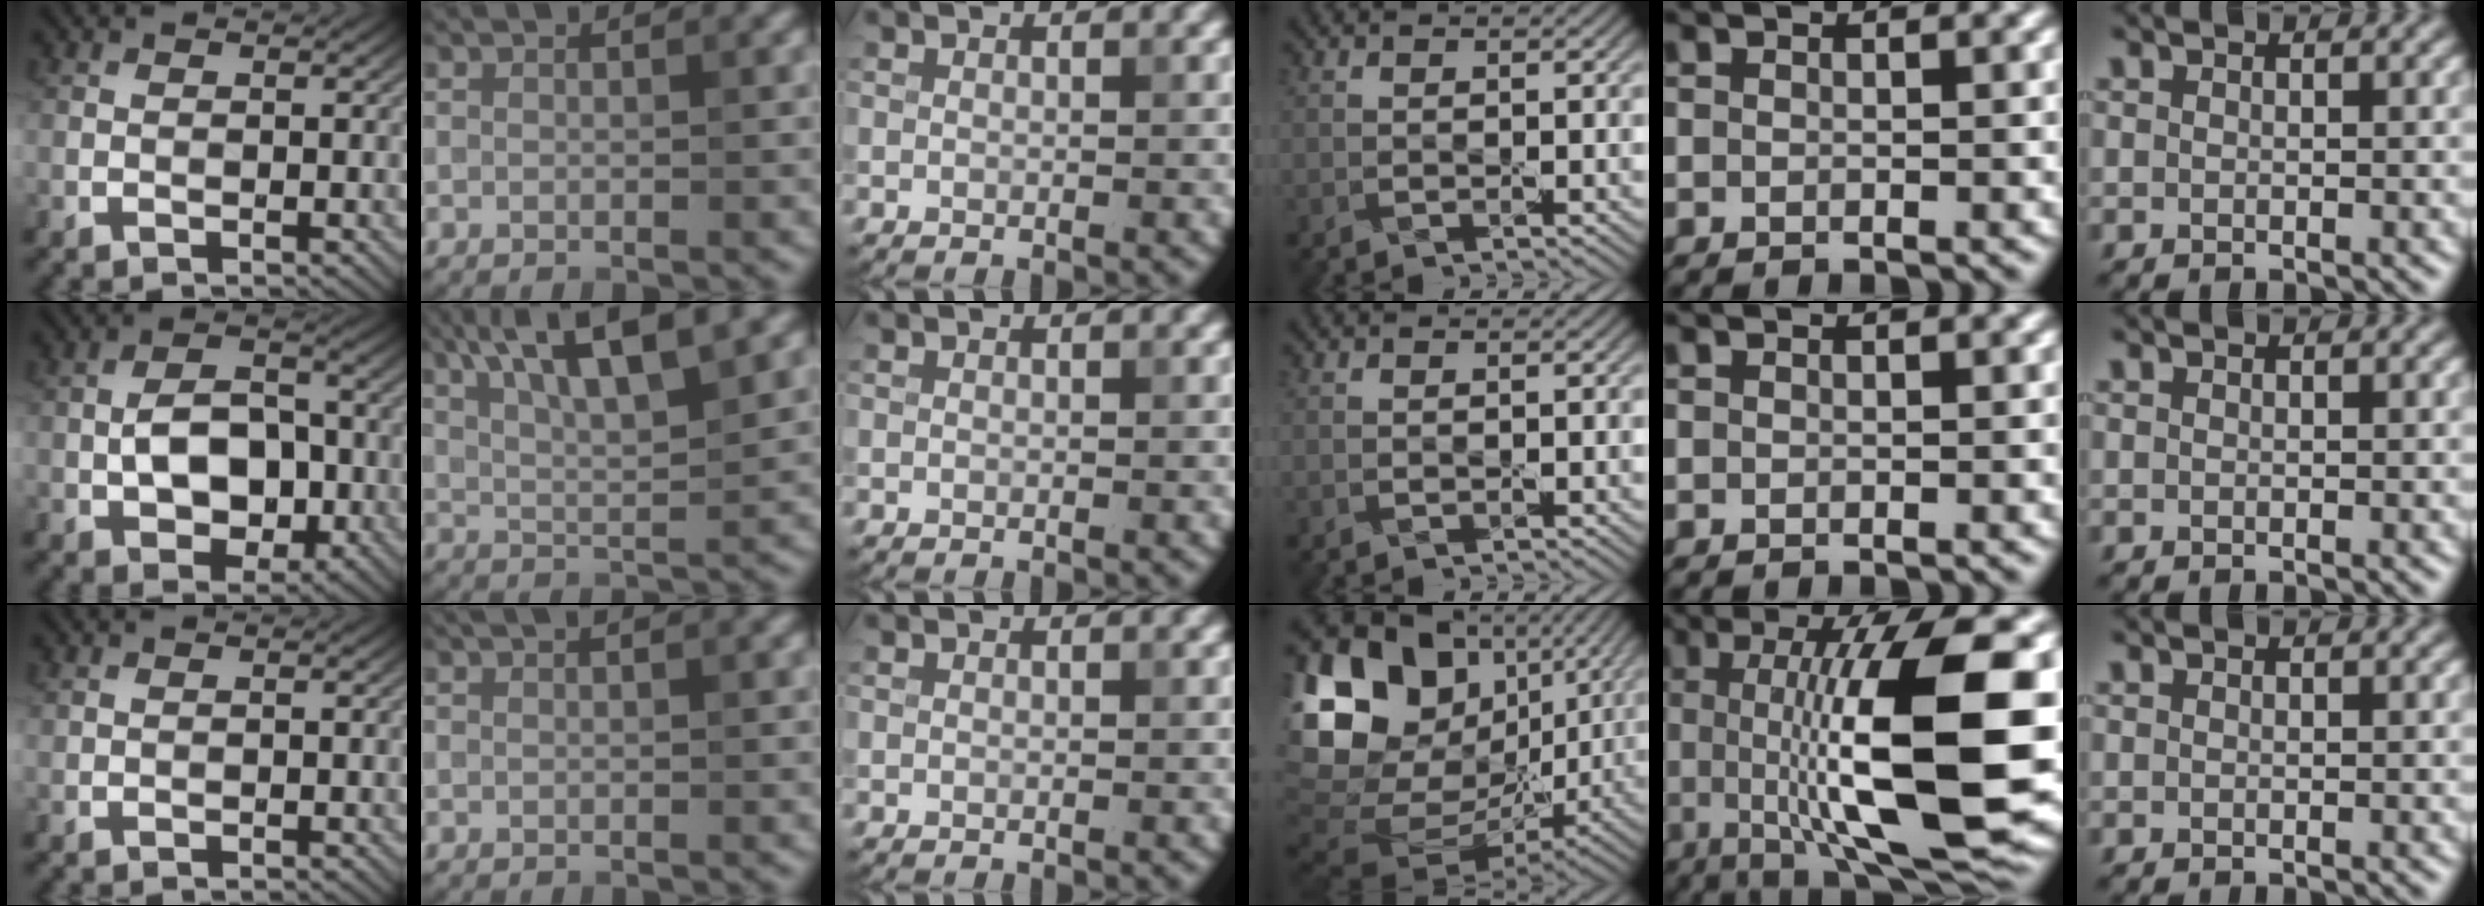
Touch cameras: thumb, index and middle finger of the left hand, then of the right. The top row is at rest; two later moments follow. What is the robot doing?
{"motion": "peel", "object": "postage stamp"}